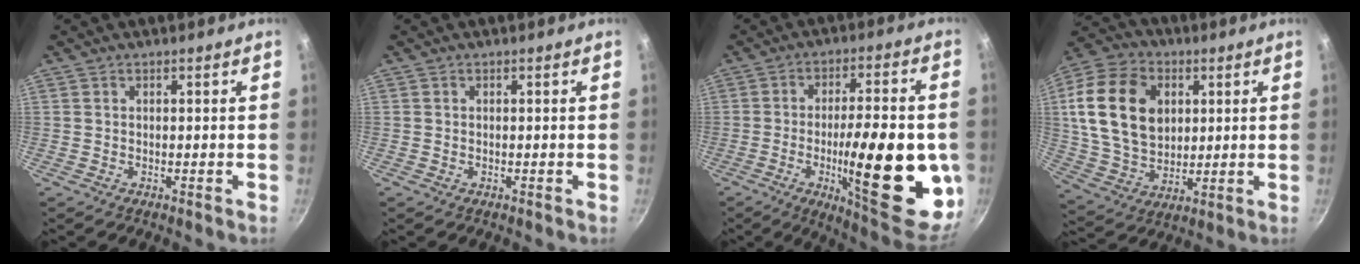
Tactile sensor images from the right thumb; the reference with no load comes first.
{"total": 0.0}
{"total": 25.0, "force": [-4.7, 7.4, 23.4], "torque": [-0.305, 0.003, -0.064]}
{"total": 19.5, "force": [4.2, 14.1, 12.8], "torque": [-0.219, -0.004, 0.079]}